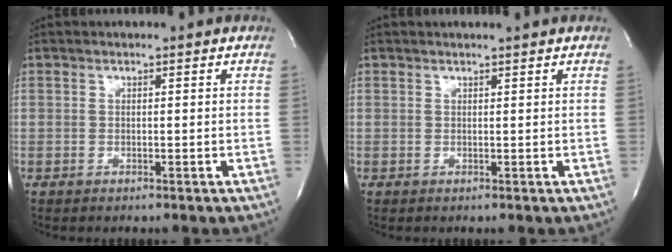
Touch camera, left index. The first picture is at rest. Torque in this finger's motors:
{"motor_torque": [0.22, -0.21, 0.06, 0.00]}